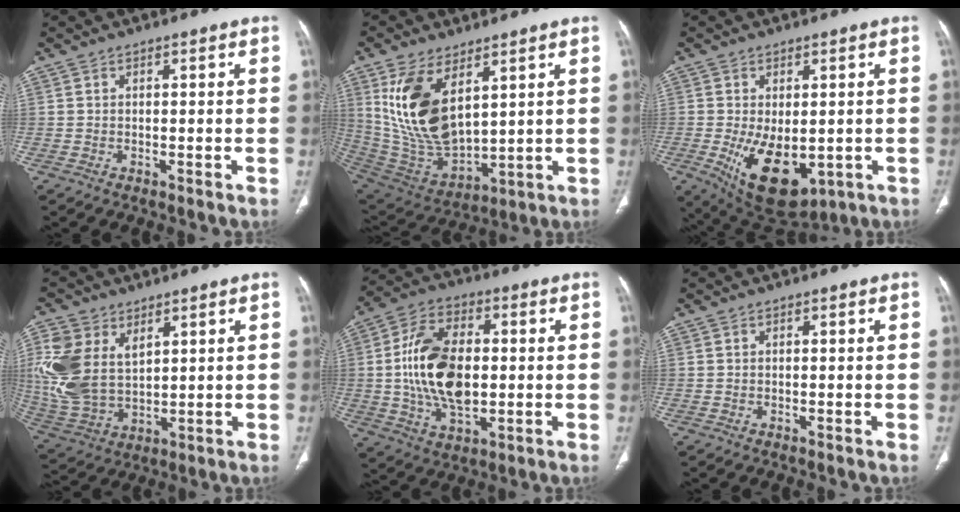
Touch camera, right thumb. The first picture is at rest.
{"total": 17.6, "force": [6.6, 9.1, 13.5], "torque": [-0.247, -0.030, 0.150]}
{"total": 12.6, "force": [-2.8, 6.9, 10.2], "torque": [-0.158, -0.017, -0.019]}
{"total": 14.6, "force": [4.9, 9.6, 9.8], "torque": [-0.214, -0.018, 0.112]}
{"total": 16.9, "force": [0.2, 10.0, 13.6], "torque": [-0.243, 0.010, 0.006]}
{"total": 0.0}